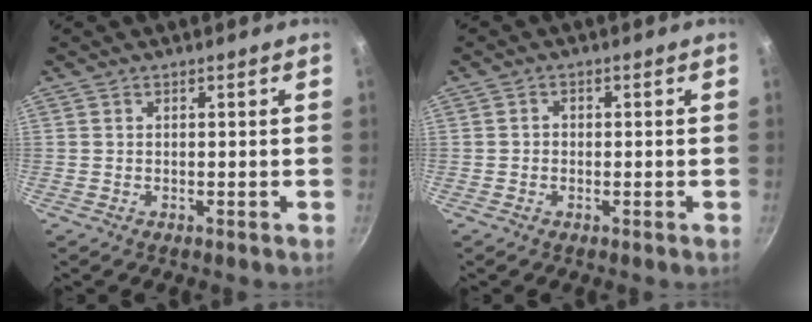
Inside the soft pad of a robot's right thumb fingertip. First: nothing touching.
{"total": 1.1, "force": [-0.3, 1.0, 0.5], "torque": [-0.008, 0.005, -0.007]}